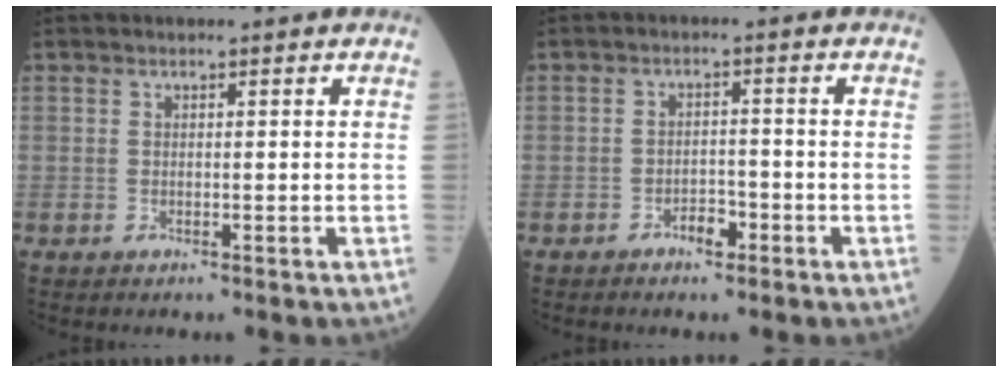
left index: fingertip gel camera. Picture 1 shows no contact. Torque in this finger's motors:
{"motor_torque": [-0.02, 0.03, 0.02, 0.01]}